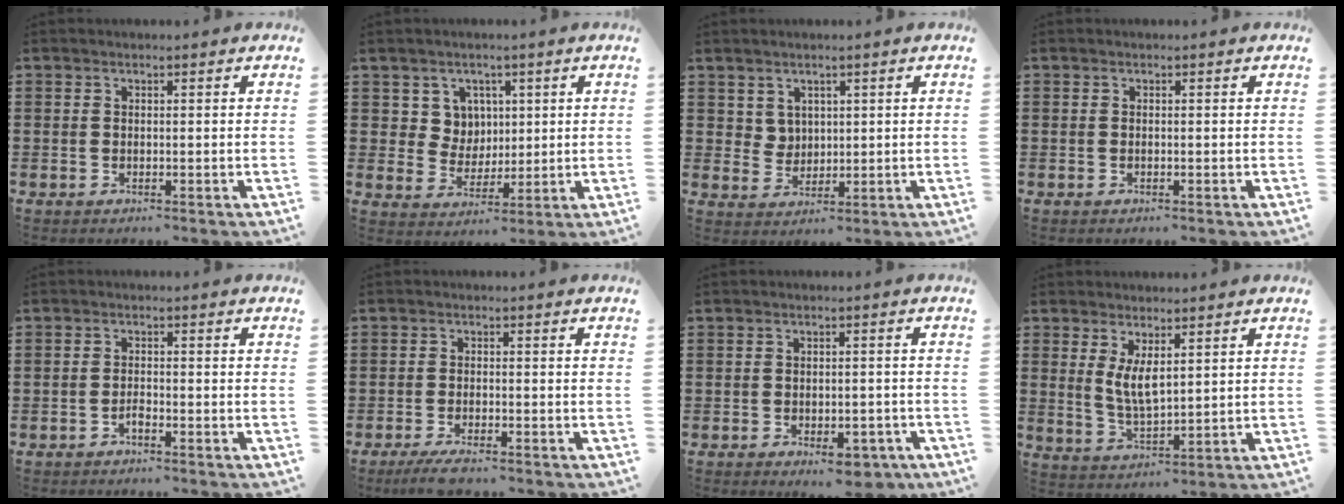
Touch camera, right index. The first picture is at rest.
{"total": 5.5, "force": [2.2, 5.0, 1.0], "torque": [-0.038, 0.012, 0.039]}
{"total": 3.3, "force": [2.1, 2.5, 0.5], "torque": [-0.021, 0.010, 0.040]}
{"total": 0.0}
{"total": 1.4, "force": [-1.1, 0.3, 0.7], "torque": [-0.017, -0.001, -0.022]}
{"total": 2.9, "force": [-2.5, 0.1, 1.4], "torque": [-0.030, -0.004, -0.049]}
{"total": 4.3, "force": [-3.1, 1.4, 2.7], "torque": [-0.038, 0.004, -0.053]}
{"total": 4.7, "force": [1.6, 1.9, 4.0], "torque": [-0.083, 0.003, 0.030]}